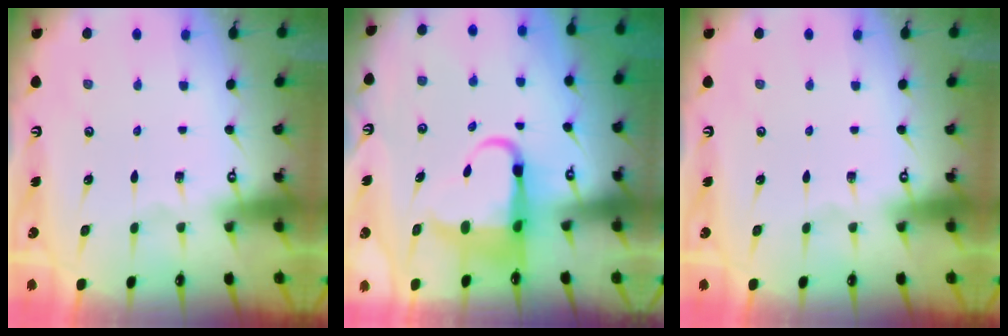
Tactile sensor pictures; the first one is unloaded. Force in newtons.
{"total": 7.6, "press": 7.4, "slide": 1.7}
{"total": 0.0}